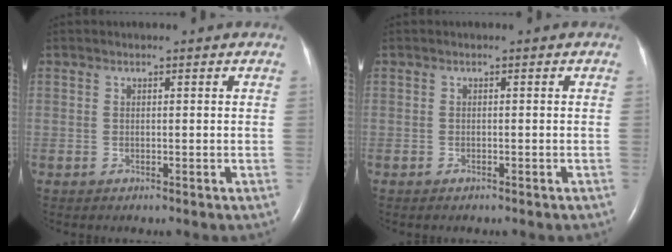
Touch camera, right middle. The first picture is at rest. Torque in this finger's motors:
{"motor_torque": [-0.17, 0.02, 0.03, 0.00]}